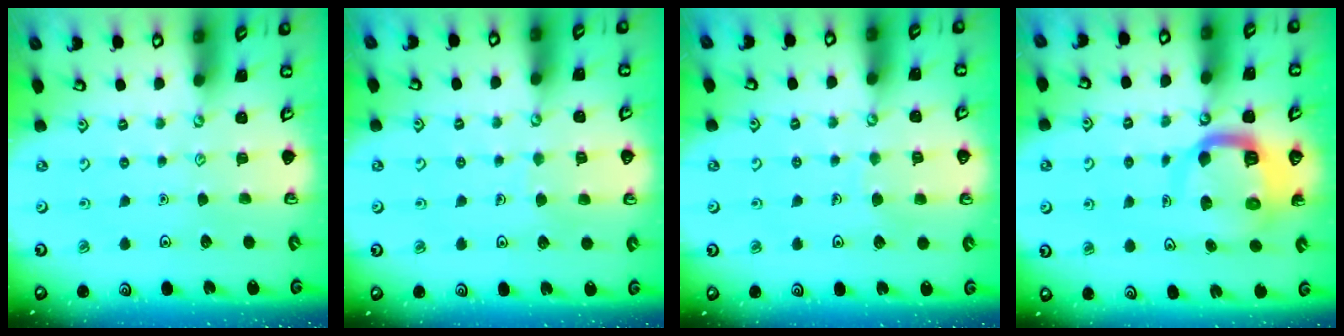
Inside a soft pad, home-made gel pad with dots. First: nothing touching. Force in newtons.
{"total": 3.5, "press": 3.5, "slide": 0.3}
{"total": 4.6, "press": 4.6, "slide": 0.4}
{"total": 9.6, "press": 9.6, "slide": 1.2}